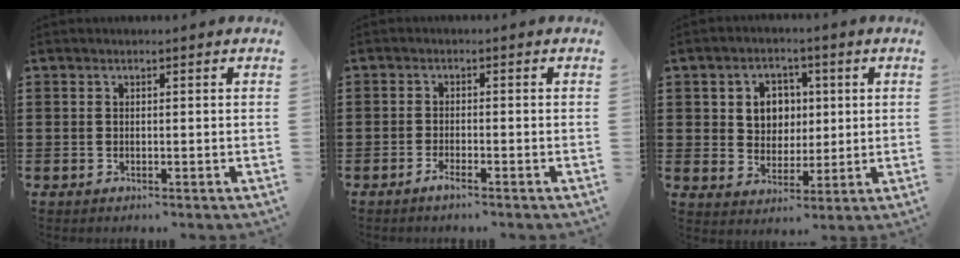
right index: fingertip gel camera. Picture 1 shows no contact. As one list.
[{"total": 1.5, "force": [-1.3, 0.0, 0.7], "torque": [-0.013, -0.003, -0.023]}, {"total": 5.6, "force": [1.2, 5.0, 2.2], "torque": [-0.050, 0.011, 0.016]}]